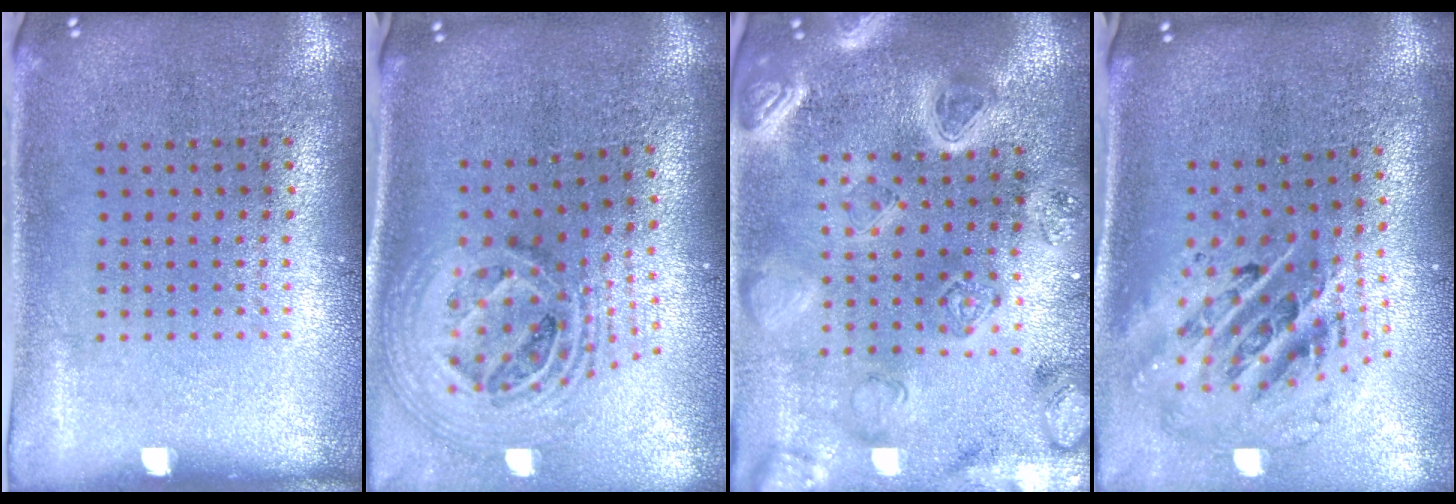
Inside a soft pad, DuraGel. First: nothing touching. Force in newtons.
{"total": 2.4, "press": 1.8, "slide": 1.6}
{"total": 4.2, "press": 3.8, "slide": 1.9}
{"total": 2.5, "press": 1.8, "slide": 1.8}